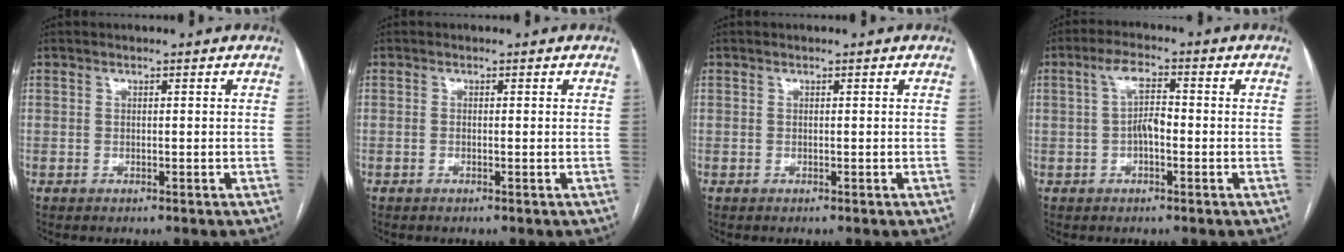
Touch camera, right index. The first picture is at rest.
{"total": 0.5, "force": [-0.1, 0.0, 0.5], "torque": [-0.009, -0.001, -0.001]}
{"total": 0.0}
{"total": 4.5, "force": [-0.1, 1.7, 4.2], "torque": [-0.083, 0.013, -0.003]}